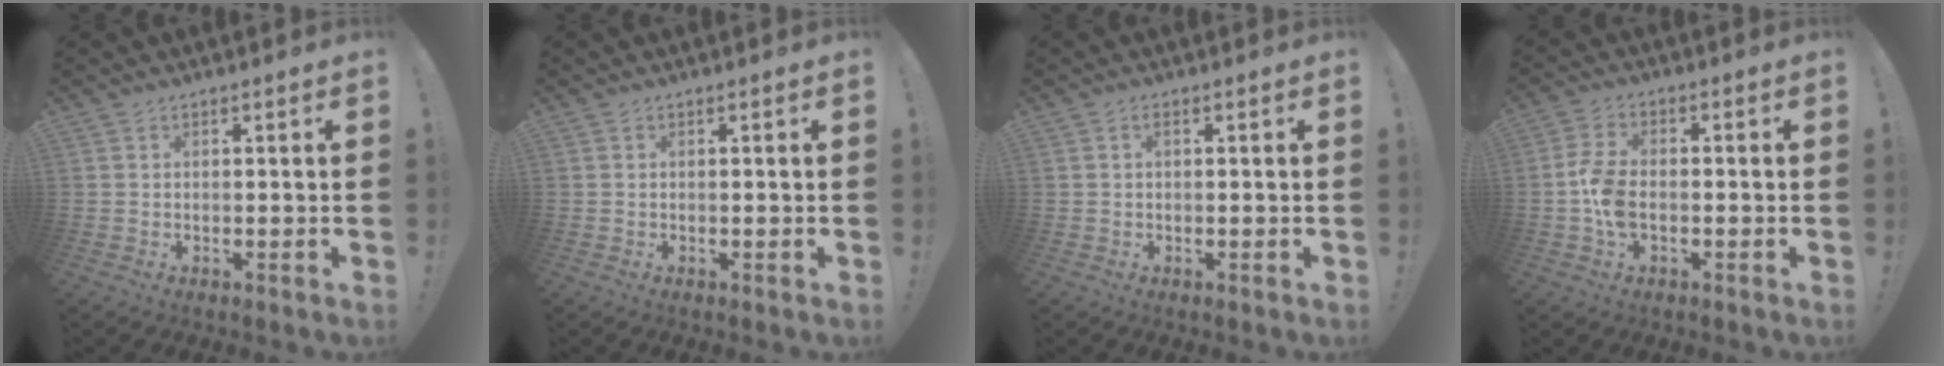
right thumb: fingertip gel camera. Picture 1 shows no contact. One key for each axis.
{"total": 0.0}
{"total": 1.0, "fx": 0.1, "fy": 0.6, "fz": 0.9, "tx": -0.024, "ty": 0.006, "tz": 0.003}
{"total": 8.3, "fx": -2.1, "fy": 4.7, "fz": 6.6, "tx": -0.150, "ty": 0.005, "tz": -0.033}